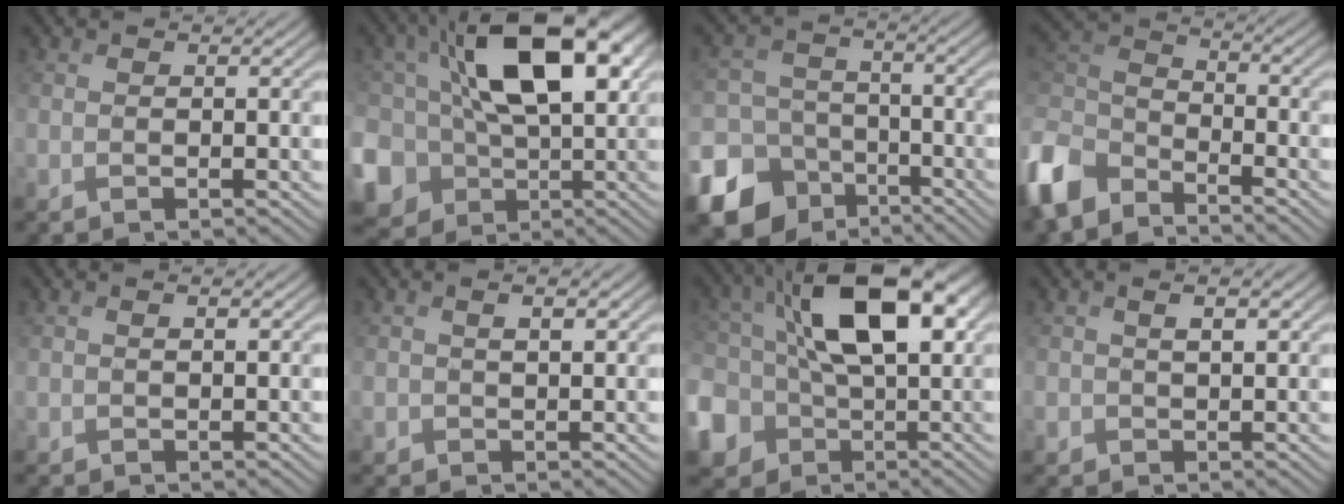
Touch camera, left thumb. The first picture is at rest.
{"total": 18.1, "force": [2.4, 12.7, 12.6], "torque": [-0.239, -0.015, 0.053]}
{"total": 16.2, "force": [-8.9, 12.7, 4.6], "torque": [-0.160, -0.064, -0.156]}
{"total": 9.2, "force": [-6.6, 4.7, 4.4], "torque": [-0.120, -0.010, -0.157]}
{"total": 1.1, "force": [0.7, 0.4, 0.7], "torque": [-0.019, -0.001, 0.017]}
{"total": 2.0, "force": [0.9, 1.1, 1.4], "torque": [-0.030, -0.002, 0.021]}
{"total": 15.8, "force": [-0.3, 10.8, 11.5], "torque": [-0.223, -0.010, -0.012]}
{"total": 2.4, "force": [1.0, 1.4, 1.7], "torque": [-0.037, -0.002, 0.024]}